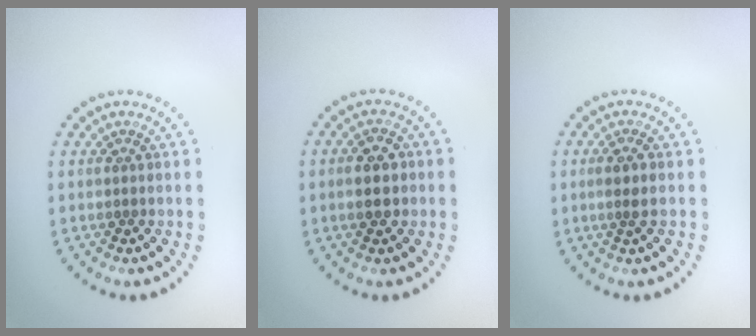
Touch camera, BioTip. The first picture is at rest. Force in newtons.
{"total": 2.7, "press": 2.7, "slide": 0.2}
{"total": 1.5, "press": 1.4, "slide": 0.6}